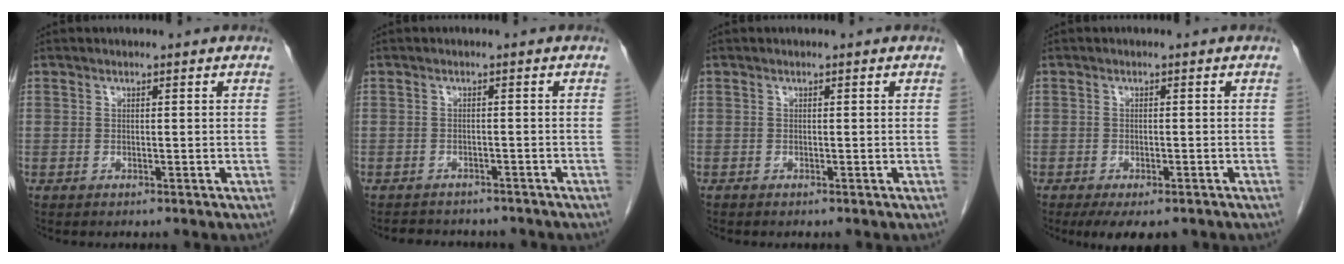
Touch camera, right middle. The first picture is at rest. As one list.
[{"total": 7.0, "force": [-6.2, 2.6, 2.0], "torque": [-0.029, 0.004, -0.074]}, {"total": 0.0}, {"total": 5.8, "force": [-4.2, 2.4, 3.3], "torque": [-0.046, -0.009, -0.060]}]